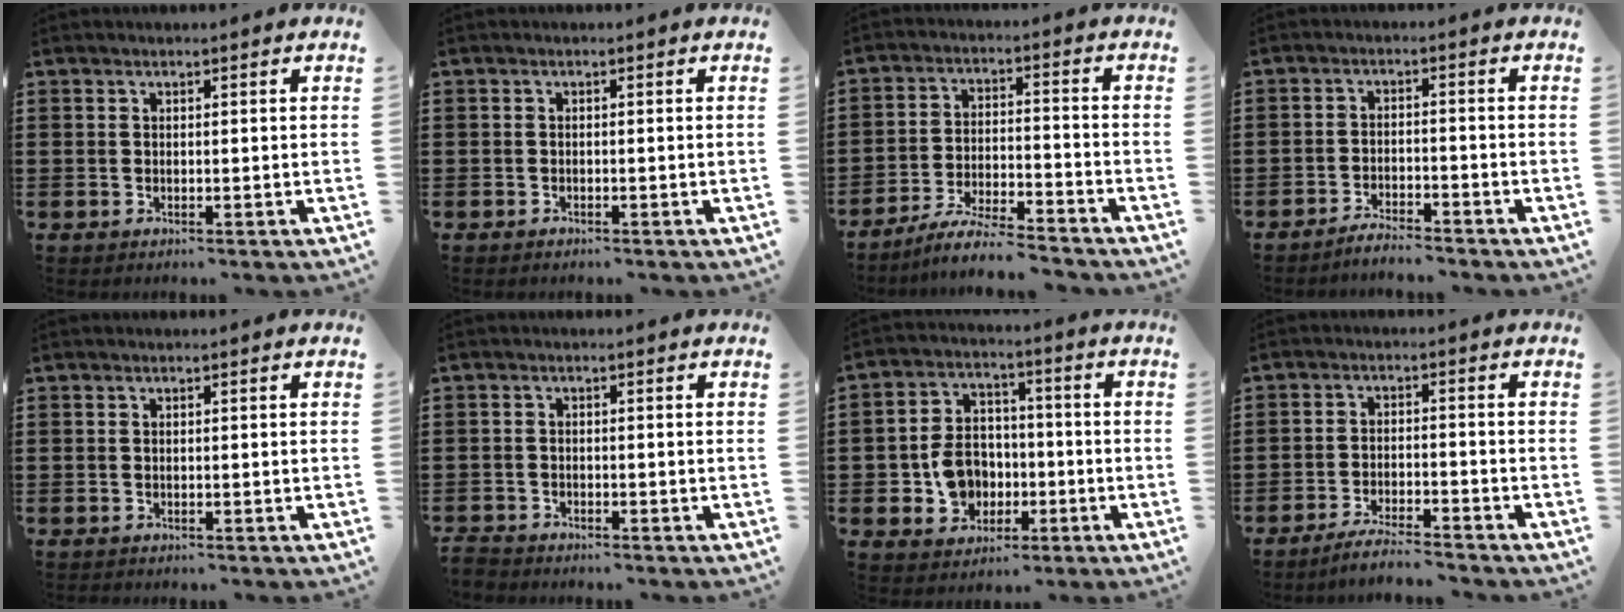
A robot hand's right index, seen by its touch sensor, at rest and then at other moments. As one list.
[{"total": 0.5, "force": [-0.5, 0.1, 0.1], "torque": [-0.004, -0.003, -0.010]}, {"total": 6.4, "force": [-6.0, 0.0, 2.2], "torque": [-0.045, -0.003, -0.116]}, {"total": 3.0, "force": [-3.0, 0.0, 0.3], "torque": [-0.010, 0.003, -0.062]}, {"total": 0.0}, {"total": 1.8, "force": [-1.8, 0.2, -0.1], "torque": [-0.005, -0.002, -0.039]}, {"total": 8.3, "force": [-1.9, 6.7, 4.6], "torque": [-0.112, 0.019, -0.032]}, {"total": 4.0, "force": [-3.8, -0.1, 1.2], "torque": [-0.028, -0.003, -0.078]}]